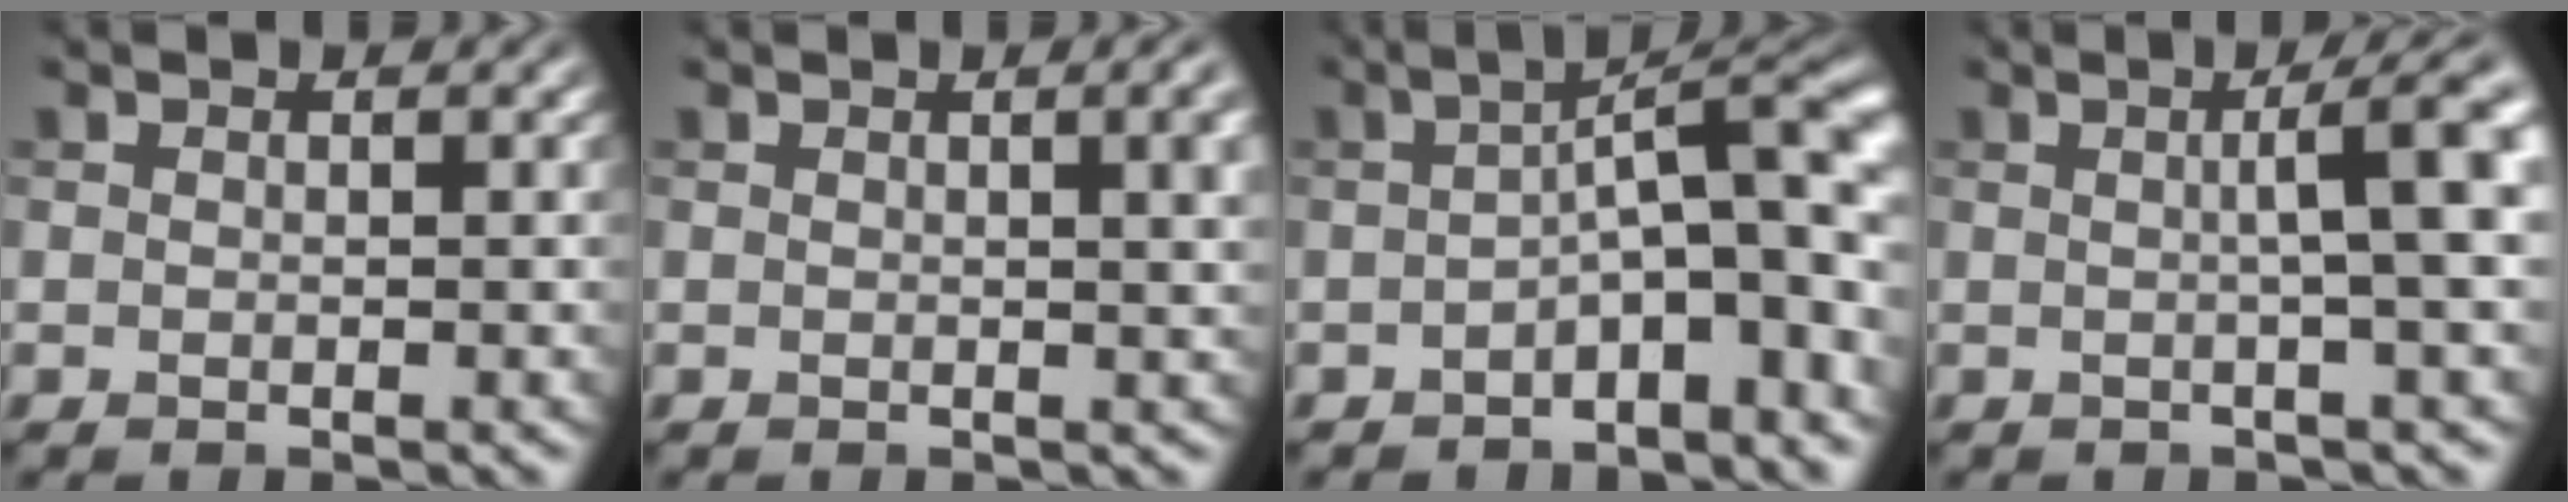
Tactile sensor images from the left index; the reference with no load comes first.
{"total": 3.6, "force": [0.9, 1.3, 3.2], "torque": [-0.023, 0.011, 0.011]}
{"total": 8.0, "force": [-1.5, 2.3, 7.5], "torque": [-0.099, 0.016, -0.032]}
{"total": 6.5, "force": [0.9, 1.2, 6.3], "torque": [-0.072, 0.016, 0.010]}